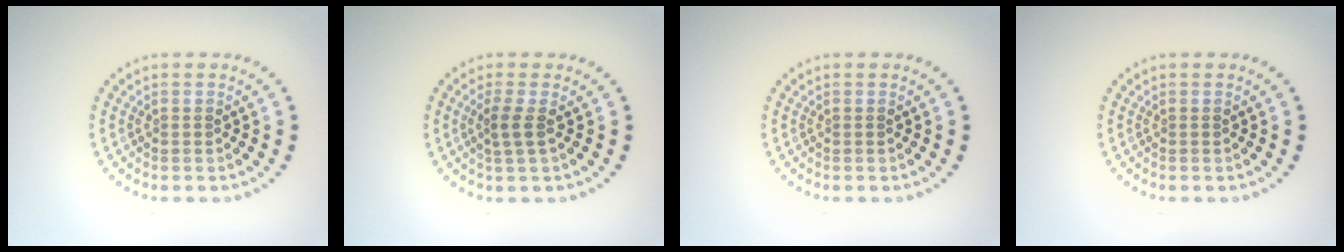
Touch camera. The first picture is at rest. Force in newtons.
{"total": 1.6, "press": 1.3, "slide": 1.0}
{"total": 0.0}
{"total": 0.0}